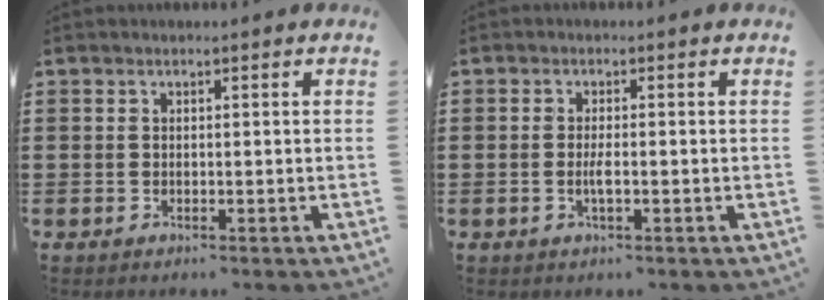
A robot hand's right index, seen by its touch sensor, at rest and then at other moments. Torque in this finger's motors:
{"motor_torque": [0.83, 1.31, 0.02, 0.01]}